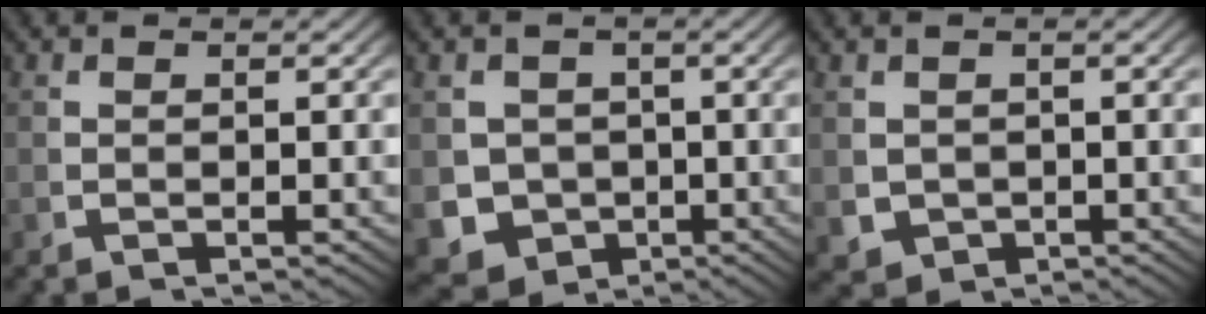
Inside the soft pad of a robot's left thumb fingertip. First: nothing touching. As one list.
[{"total": 9.9, "force": [-3.3, 8.7, 3.4], "torque": [-0.083, -0.058, -0.036]}, {"total": 3.9, "force": [-0.6, 3.4, 1.6], "torque": [-0.043, -0.025, 0.003]}]